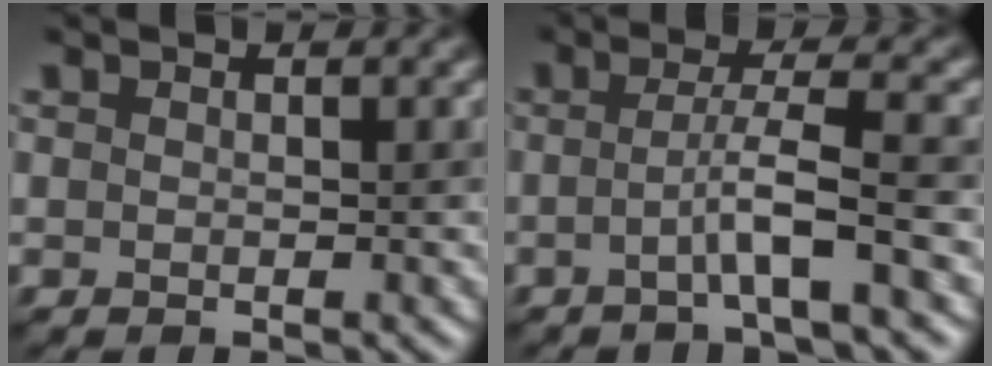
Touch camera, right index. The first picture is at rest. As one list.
[{"total": 4.0, "force": [-1.2, 0.2, 3.8], "torque": [-0.063, 0.007, -0.028]}]